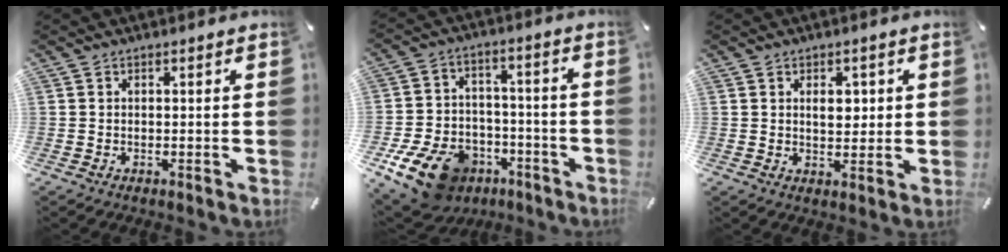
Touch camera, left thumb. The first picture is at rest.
{"total": 14.5, "force": [-8.3, 9.8, 6.9], "torque": [-0.115, 0.055, -0.139]}
{"total": 4.7, "force": [1.0, 3.3, 3.1], "torque": [-0.029, -0.010, 0.007]}